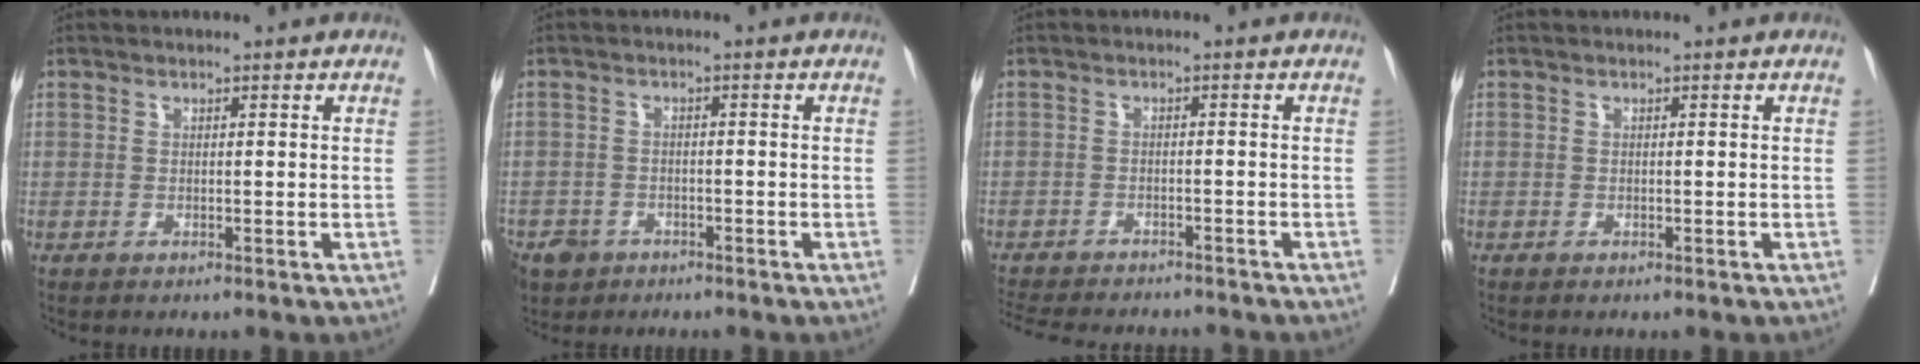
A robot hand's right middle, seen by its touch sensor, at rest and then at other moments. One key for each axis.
{"total": 5.9, "fx": -3.8, "fy": 4.3, "fz": 1.3, "tx": -0.027, "ty": 0.003, "tz": -0.061}
{"total": 12.8, "fx": -11.7, "fy": 2.8, "fz": 4.5, "tx": -0.098, "ty": -0.011, "tz": -0.157}
{"total": 0.0}